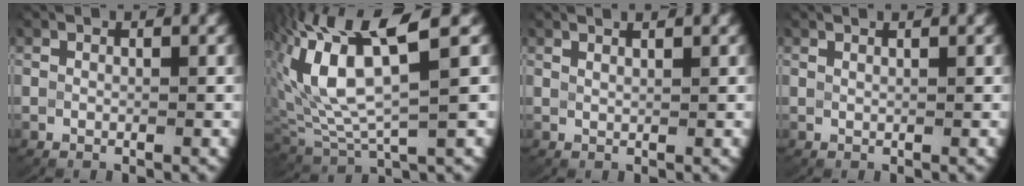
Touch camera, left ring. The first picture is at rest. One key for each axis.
{"total": 10.3, "fx": 2.7, "fy": 4.9, "fz": 8.7, "tx": -0.194, "ty": -0.002, "tz": 0.057}
{"total": 1.4, "fx": 1.2, "fy": -0.4, "fz": 0.4, "tx": -0.008, "ty": -0.003, "tz": 0.027}
{"total": 0.8, "fx": 0.6, "fy": -0.4, "fz": 0.2, "tx": -0.004, "ty": -0.002, "tz": 0.015}